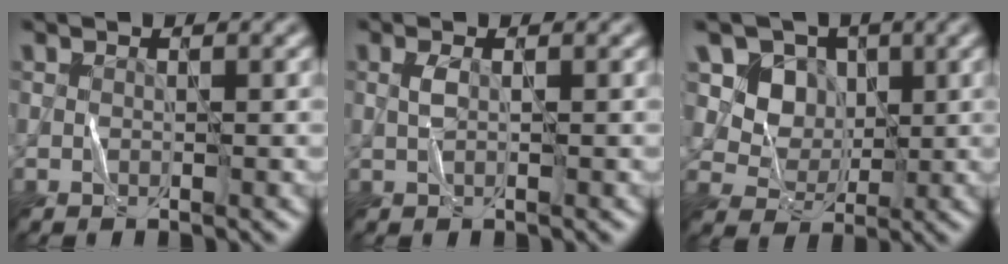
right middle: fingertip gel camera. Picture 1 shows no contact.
{"total": 1.1, "force": [0.1, 0.3, 1.1], "torque": [-0.027, 0.003, 0.001]}
{"total": 7.3, "force": [3.0, 5.9, 2.9], "torque": [-0.062, -0.005, 0.056]}